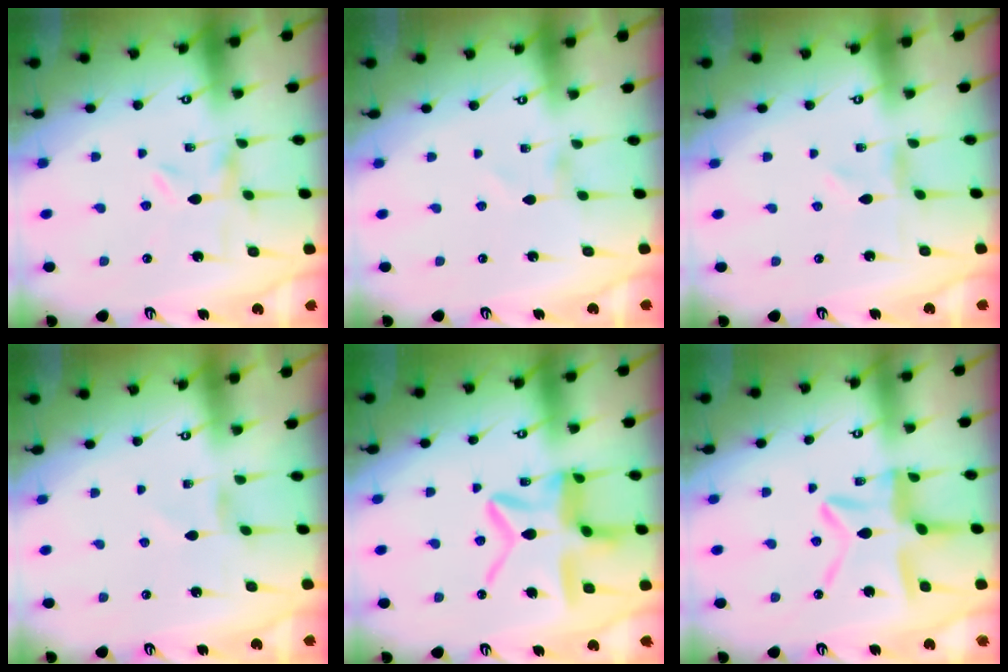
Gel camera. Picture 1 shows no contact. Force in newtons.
{"total": 0.0}
{"total": 0.0}
{"total": 1.7, "press": 1.7, "slide": 0.2}
{"total": 15.7, "press": 15.7, "slide": 1.4}
{"total": 11.0, "press": 10.9, "slide": 1.0}